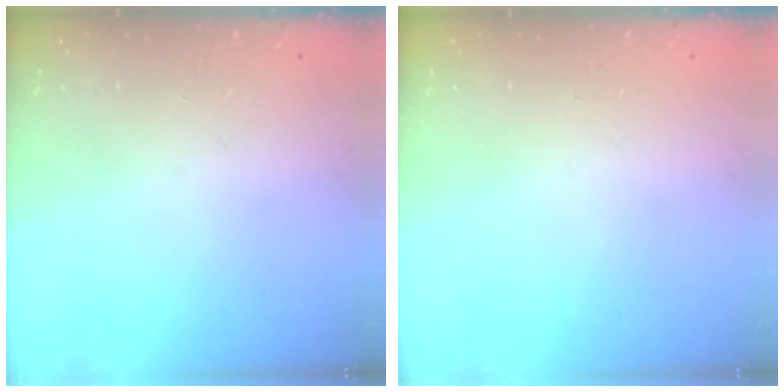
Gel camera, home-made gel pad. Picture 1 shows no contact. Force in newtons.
{"total": 0.0}